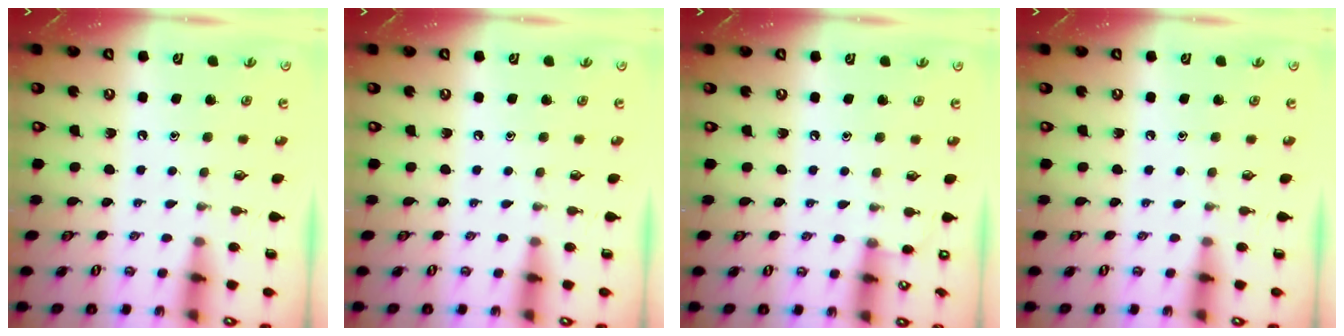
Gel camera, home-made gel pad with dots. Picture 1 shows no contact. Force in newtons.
{"total": 0.0}
{"total": 3.9, "press": 3.8, "slide": 0.5}
{"total": 0.0}